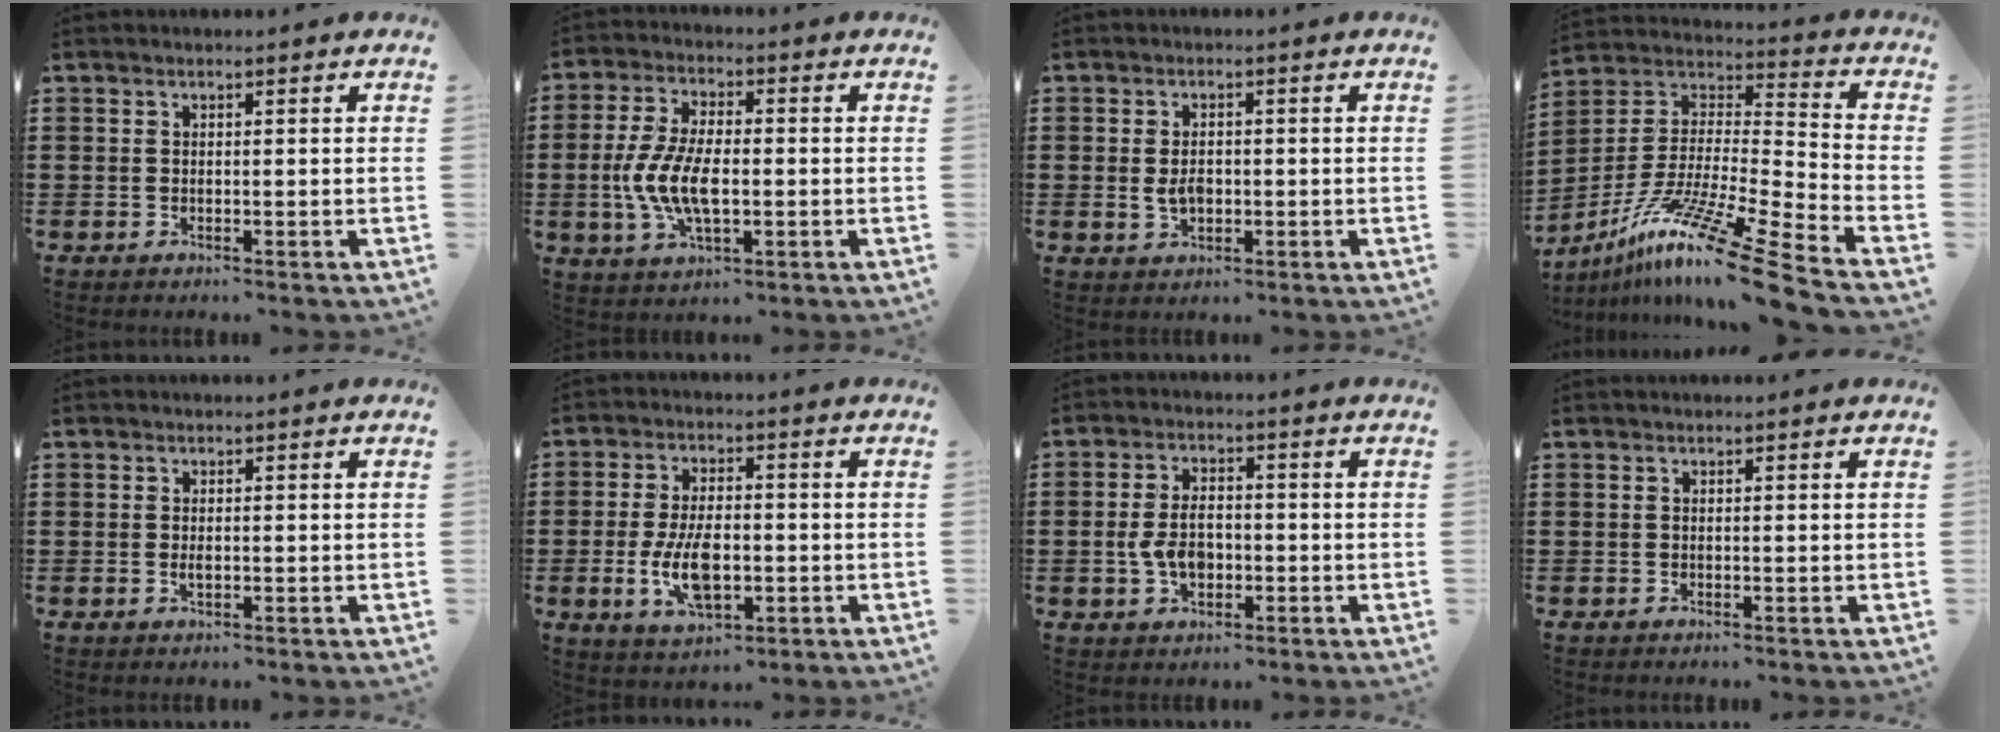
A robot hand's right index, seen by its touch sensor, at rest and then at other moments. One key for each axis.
{"total": 8.7, "fx": -1.3, "fy": 4.0, "fz": 7.6, "tx": -0.173, "ty": -0.004, "tz": -0.030}
{"total": 3.2, "fx": -0.2, "fy": 1.9, "fz": 2.6, "tx": -0.051, "ty": 0.005, "tz": -0.004}
{"total": 15.7, "fx": -12.1, "fy": -0.6, "fz": 10.0, "tx": -0.187, "ty": 0.018, "tz": -0.227}
{"total": 0.9, "fx": -0.1, "fy": 0.5, "fz": 0.7, "tx": -0.015, "ty": 0.000, "tz": -0.001}
{"total": 8.6, "fx": -1.7, "fy": 4.5, "fz": 7.1, "tx": -0.144, "ty": -0.003, "tz": -0.033}
{"total": 5.5, "fx": -1.0, "fy": 3.3, "fz": 4.3, "tx": -0.101, "ty": 0.002, "tz": -0.023}
{"total": 0.0}